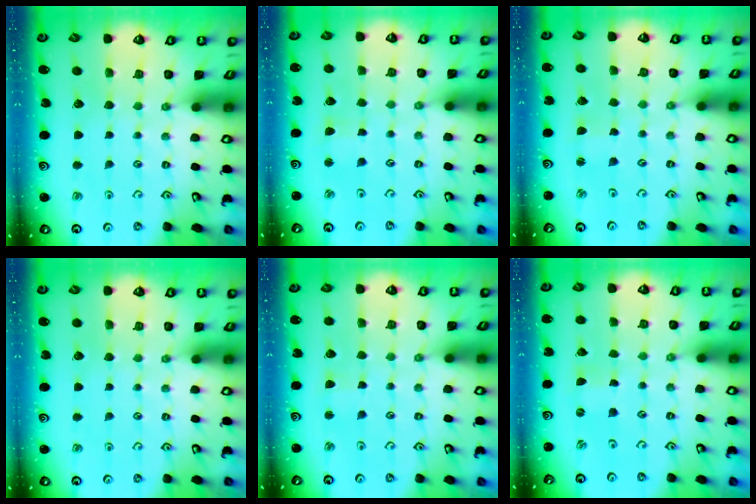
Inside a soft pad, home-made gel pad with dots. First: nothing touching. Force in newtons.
{"total": 2.3, "press": 2.3, "slide": 0.4}
{"total": 2.1, "press": 2.1, "slide": 0.2}
{"total": 0.0}
{"total": 2.1, "press": 2.0, "slide": 0.3}
{"total": 0.0}